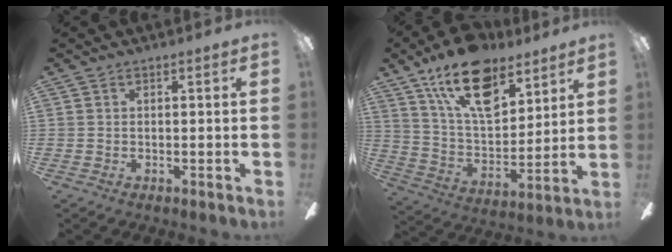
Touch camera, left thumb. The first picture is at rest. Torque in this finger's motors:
{"motor_torque": [0.52, 0.31, 1.40, -1.37, 0.43]}